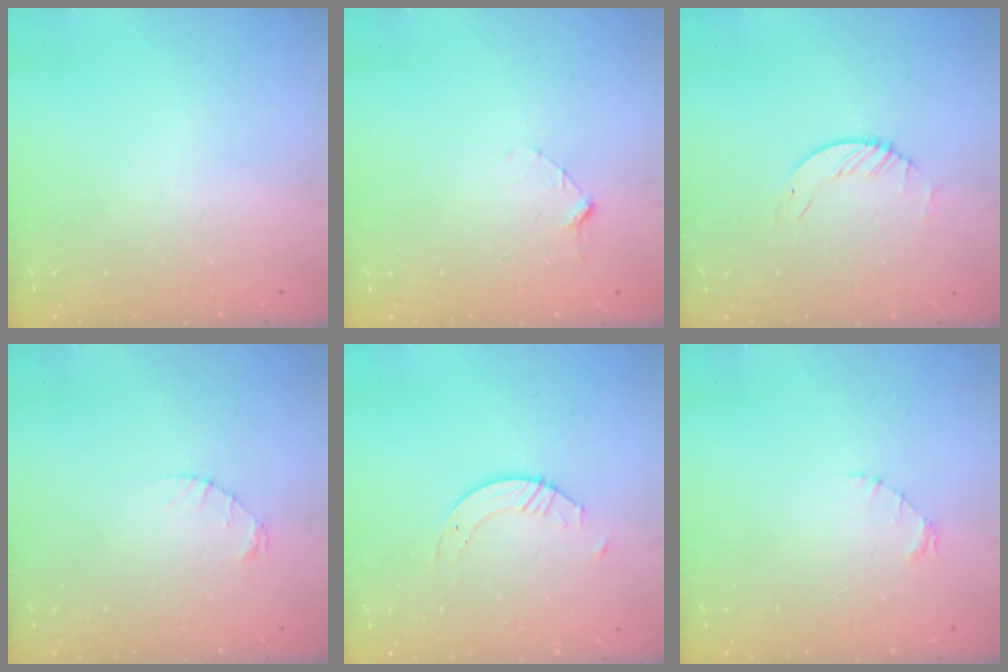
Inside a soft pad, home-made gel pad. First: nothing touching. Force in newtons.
{"total": 2.9, "press": 2.9, "slide": 0.3}
{"total": 1.6, "press": 1.6, "slide": 0.2}
{"total": 1.2, "press": 1.1, "slide": 0.2}
{"total": 3.5, "press": 3.5, "slide": 0.4}
{"total": 1.6, "press": 1.5, "slide": 0.3}